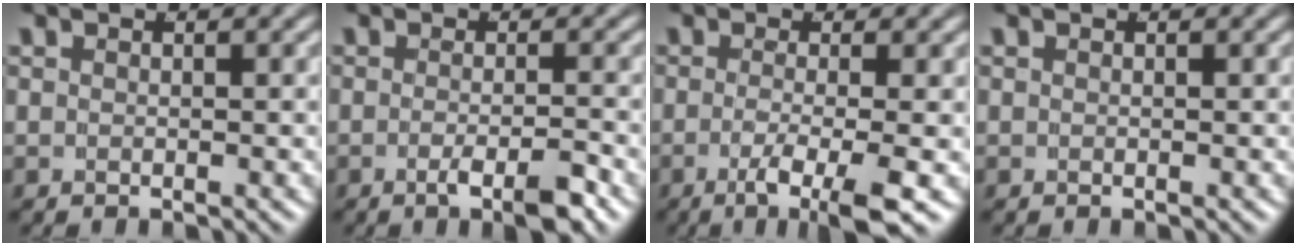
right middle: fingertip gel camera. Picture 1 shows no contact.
{"total": 3.0, "force": [-2.0, 0.1, 2.2], "torque": [-0.035, -0.005, -0.034]}
{"total": 5.4, "force": [-3.1, 0.4, 4.5], "torque": [-0.075, -0.025, -0.039]}
{"total": 0.0}